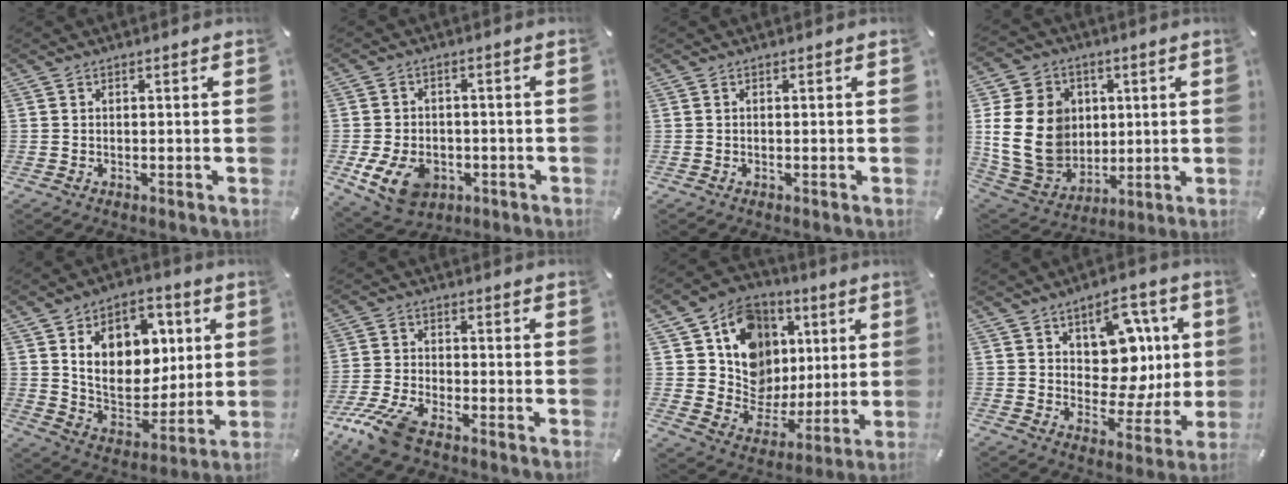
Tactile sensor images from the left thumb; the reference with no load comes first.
{"total": 10.0, "force": [-3.4, 7.4, 5.7], "torque": [-0.120, 0.006, -0.061]}
{"total": 0.0}
{"total": 19.0, "force": [2.1, 16.1, 9.8], "torque": [-0.201, -0.008, 0.045]}
{"total": 15.7, "force": [5.5, 11.8, 8.7], "torque": [-0.125, -0.020, 0.106]}
{"total": 8.1, "force": [-5.9, 3.0, 4.7], "torque": [-0.120, 0.010, -0.116]}
{"total": 14.6, "force": [3.8, 13.1, 5.1], "torque": [-0.074, -0.031, 0.089]}
{"total": 13.2, "force": [4.5, 9.9, 7.5], "torque": [-0.090, -0.041, 0.085]}